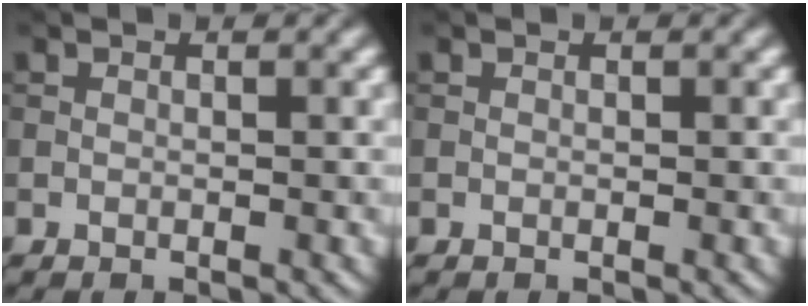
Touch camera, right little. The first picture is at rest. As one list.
[{"total": 0.0}]